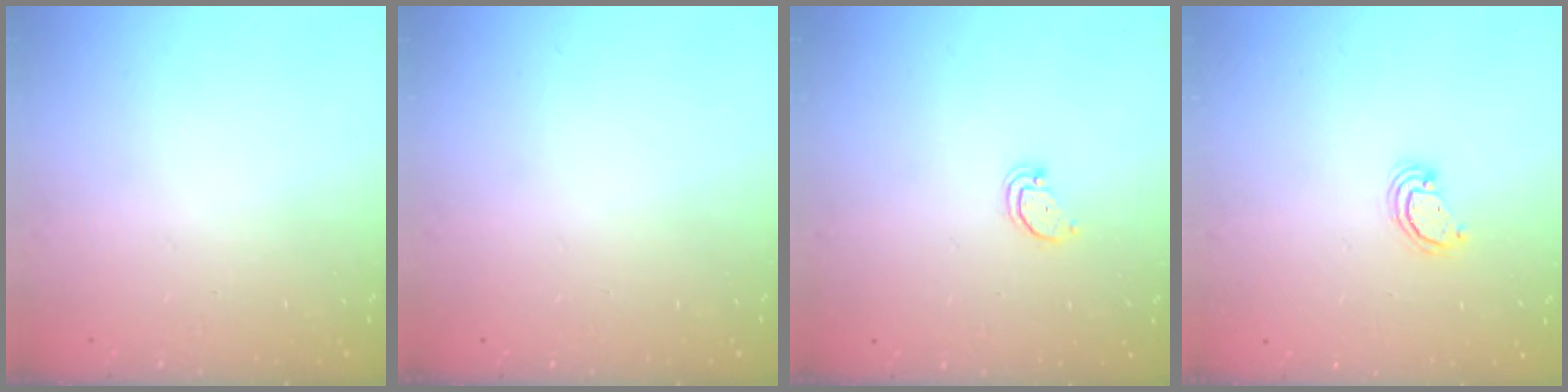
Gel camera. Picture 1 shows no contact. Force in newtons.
{"total": 0.0}
{"total": 2.1, "press": 2.1, "slide": 0.2}
{"total": 2.3, "press": 2.3, "slide": 0.3}